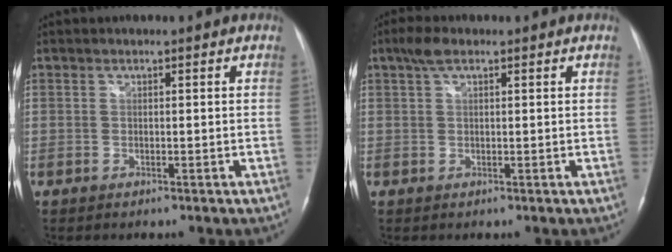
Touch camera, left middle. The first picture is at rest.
{"total": 2.7, "force": [1.7, 0.9, 1.9], "torque": [-0.044, 0.016, 0.035]}